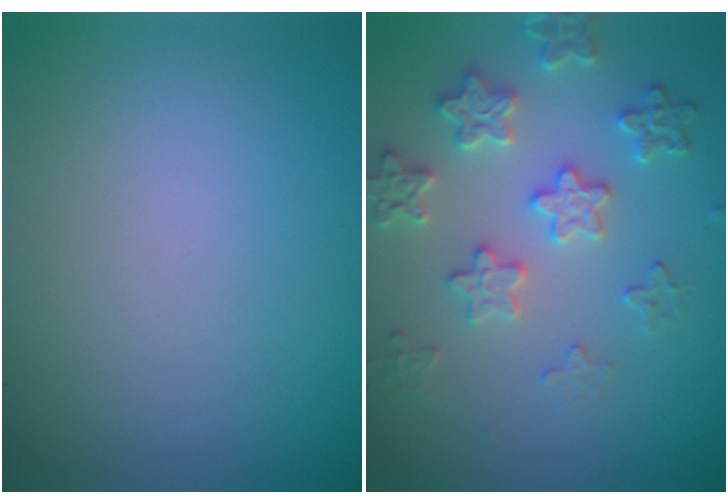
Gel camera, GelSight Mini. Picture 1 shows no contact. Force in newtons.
{"total": 3.5, "press": 3.5, "slide": 0.5}